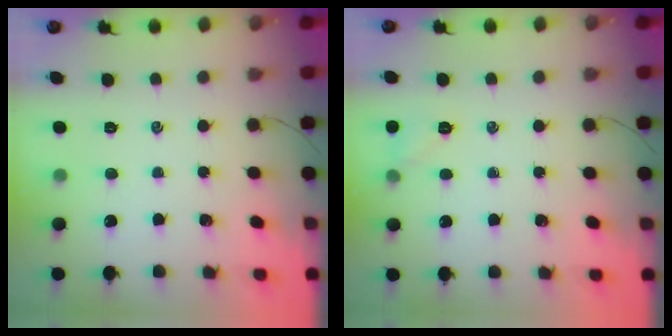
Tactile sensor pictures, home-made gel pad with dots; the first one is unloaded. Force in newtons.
{"total": 5.9, "press": 5.7, "slide": 1.5}